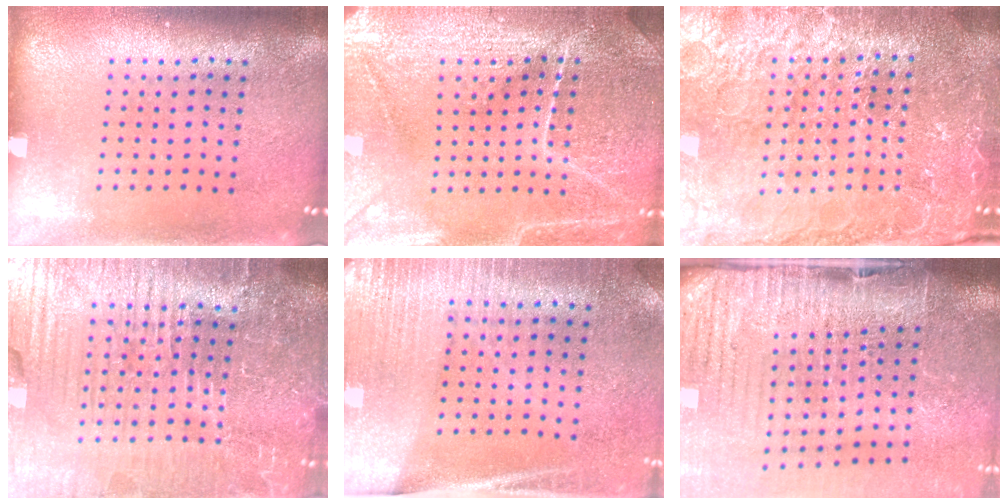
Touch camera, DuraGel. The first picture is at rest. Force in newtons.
{"total": 4.1, "press": 4.0, "slide": 1.1}
{"total": 4.7, "press": 4.4, "slide": 1.5}
{"total": 6.7, "press": 6.0, "slide": 3.0}
{"total": 2.9, "press": 2.6, "slide": 1.3}
{"total": 4.3, "press": 3.6, "slide": 2.4}